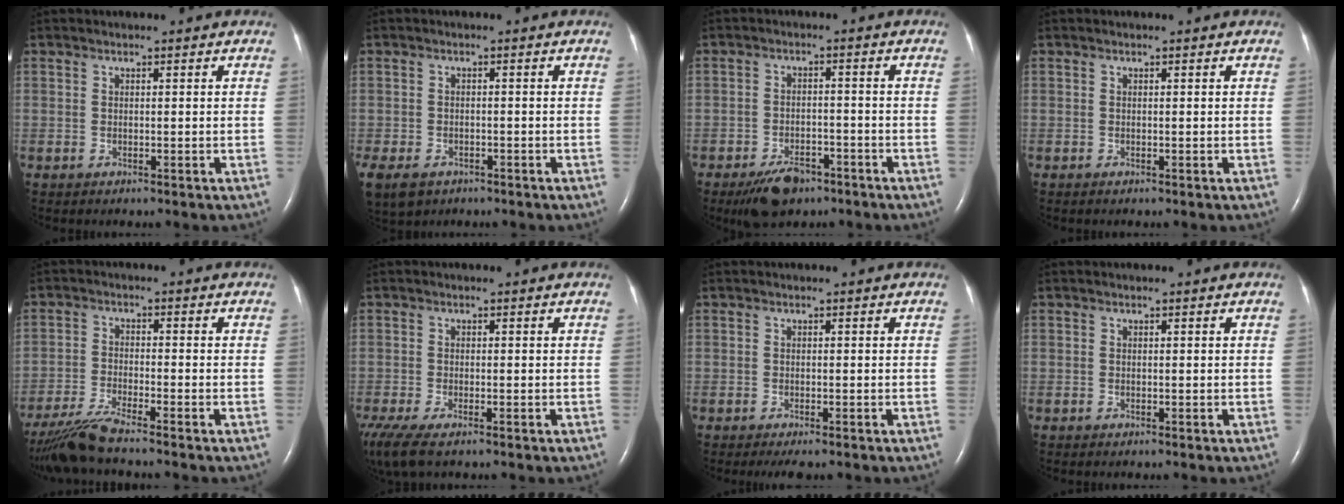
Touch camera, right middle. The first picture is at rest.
{"total": 9.7, "force": [-5.5, 6.8, 4.3], "torque": [-0.114, -0.011, -0.076]}
{"total": 6.3, "force": [-4.4, 3.0, 3.3], "torque": [-0.064, -0.001, -0.069]}
{"total": 0.0}
{"total": 6.5, "force": [-5.7, -0.8, 3.0], "torque": [-0.064, -0.028, -0.110]}
{"total": 8.0, "force": [-5.4, 2.5, 5.3], "torque": [-0.117, -0.019, -0.092]}
{"total": 2.6, "force": [-2.0, 0.7, 1.6], "torque": [-0.022, -0.007, -0.026]}
{"total": 0.0}